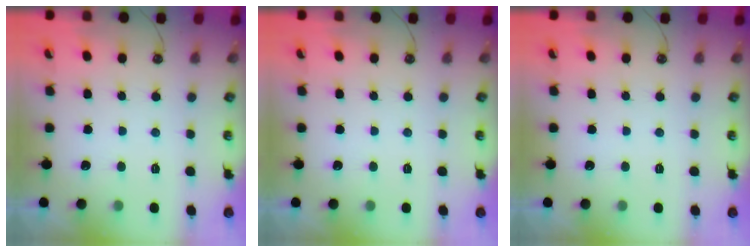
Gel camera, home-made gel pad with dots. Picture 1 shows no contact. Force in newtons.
{"total": 0.0}
{"total": 0.0}